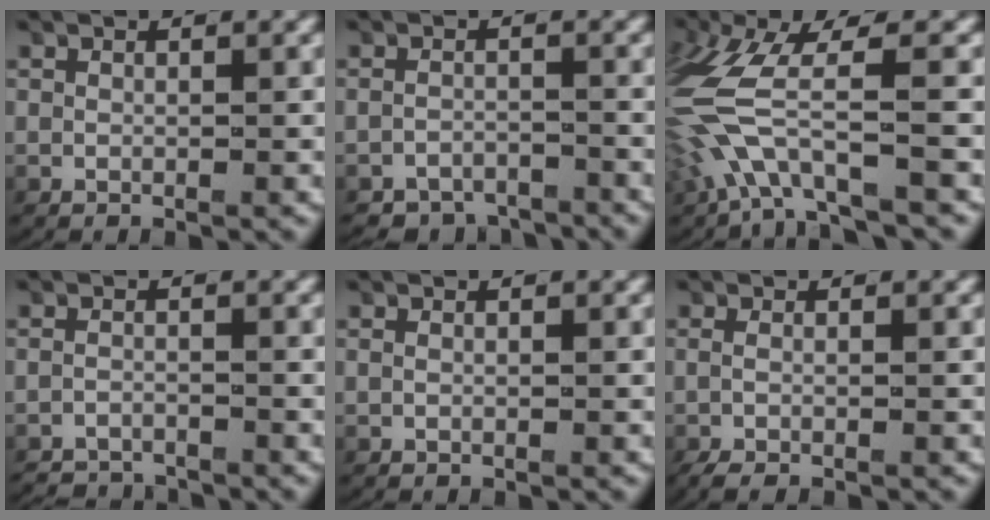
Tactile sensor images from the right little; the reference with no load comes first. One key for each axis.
{"total": 5.0, "fx": -4.7, "fy": 1.8, "fz": 0.3, "tx": 0.012, "ty": -0.014, "tz": -0.077}
{"total": 6.2, "fx": -2.1, "fy": 2.7, "fz": 5.2, "tx": -0.136, "ty": -0.020, "tz": -0.024}
{"total": 3.3, "fx": -3.3, "fy": 0.5, "fz": 0.2, "tx": -0.004, "ty": -0.017, "tz": -0.052}
{"total": 0.0}
{"total": 1.7, "fx": -1.3, "fy": 0.2, "fz": 1.1, "tx": -0.023, "ty": -0.007, "tz": -0.017}